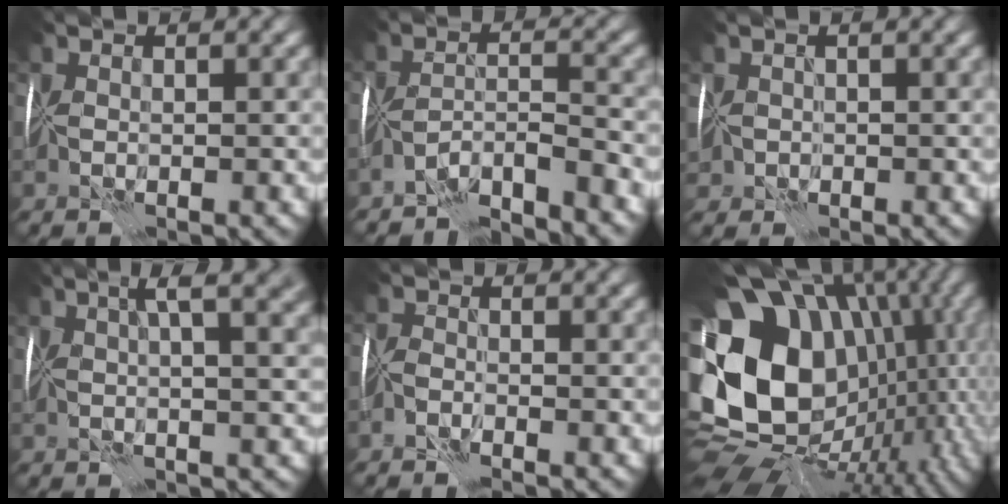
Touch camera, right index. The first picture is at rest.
{"total": 5.2, "force": [-4.9, -1.4, 0.8], "torque": [-0.006, -0.007, -0.092]}
{"total": 1.9, "force": [-0.7, 1.6, 0.9], "torque": [-0.024, -0.008, -0.008]}
{"total": 6.1, "force": [3.0, 1.0, 5.2], "torque": [-0.059, 0.023, 0.033]}
{"total": 2.1, "force": [-1.5, -1.2, -0.8], "torque": [0.025, 0.000, -0.033]}
{"total": 17.9, "force": [0.6, 14.1, 11.0], "torque": [-0.169, -0.005, 0.037]}